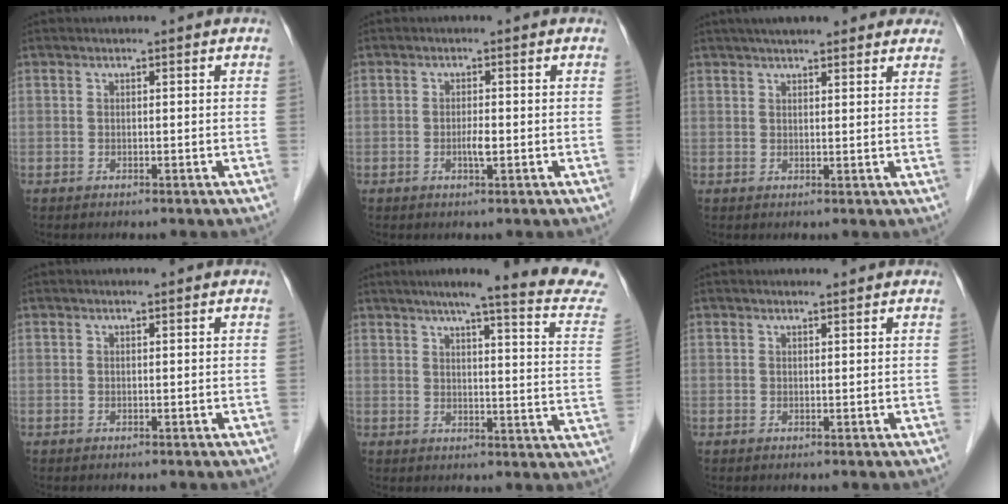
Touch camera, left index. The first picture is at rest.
{"total": 1.7, "force": [-0.4, 0.2, 1.6], "torque": [-0.033, -0.001, -0.008]}
{"total": 13.1, "force": [11.0, 3.0, 6.4], "torque": [-0.076, 0.037, 0.138]}
{"total": 0.0}
{"total": 18.9, "force": [16.4, -0.6, 9.5], "torque": [-0.123, -0.055, 0.184]}
{"total": 0.7, "force": [0.7, 0.1, 0.2], "torque": [-0.011, 0.001, 0.011]}